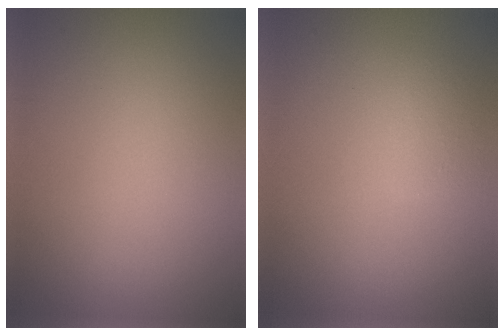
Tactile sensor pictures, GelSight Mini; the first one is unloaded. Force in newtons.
{"total": 1.3, "press": 1.3, "slide": 0.0}